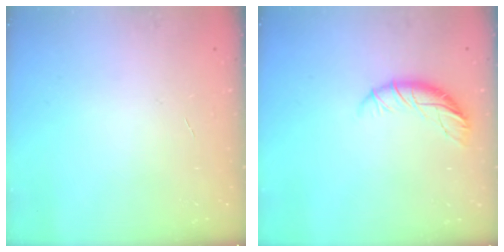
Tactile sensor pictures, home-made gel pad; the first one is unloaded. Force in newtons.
{"total": 8.6, "press": 8.4, "slide": 1.6}